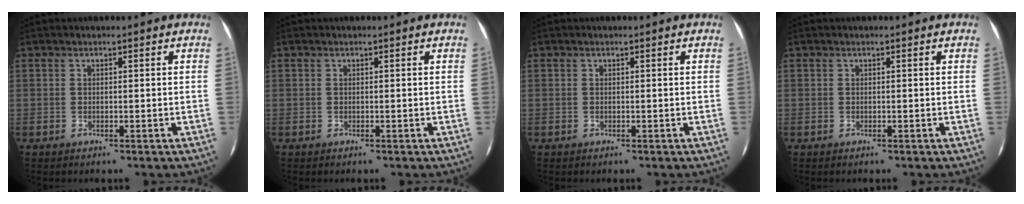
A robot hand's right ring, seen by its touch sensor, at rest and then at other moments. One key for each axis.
{"total": 0.0}
{"total": 0.0}
{"total": 0.0}